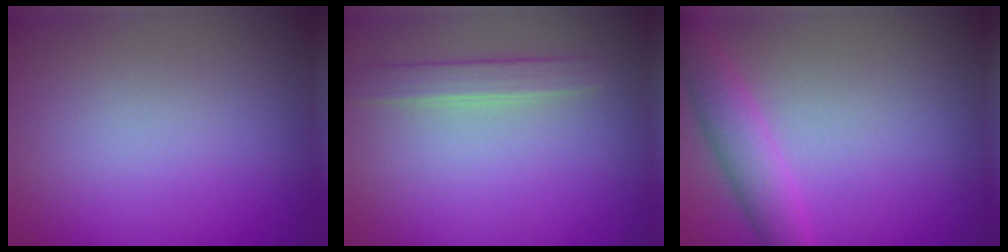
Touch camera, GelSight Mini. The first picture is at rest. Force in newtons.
{"total": 1.9, "press": 1.9, "slide": 0.3}
{"total": 3.4, "press": 3.4, "slide": 0.1}